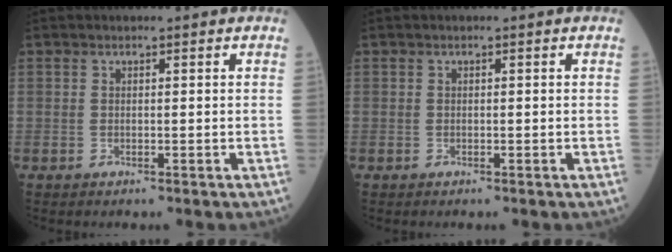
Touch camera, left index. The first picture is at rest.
{"total": 0.0}